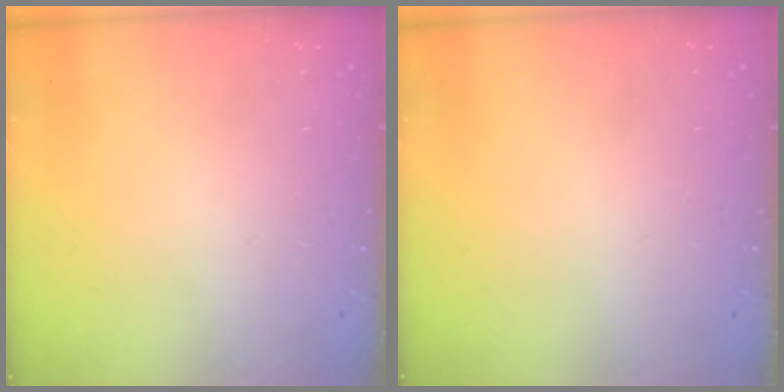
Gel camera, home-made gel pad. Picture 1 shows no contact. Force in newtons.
{"total": 0.0}